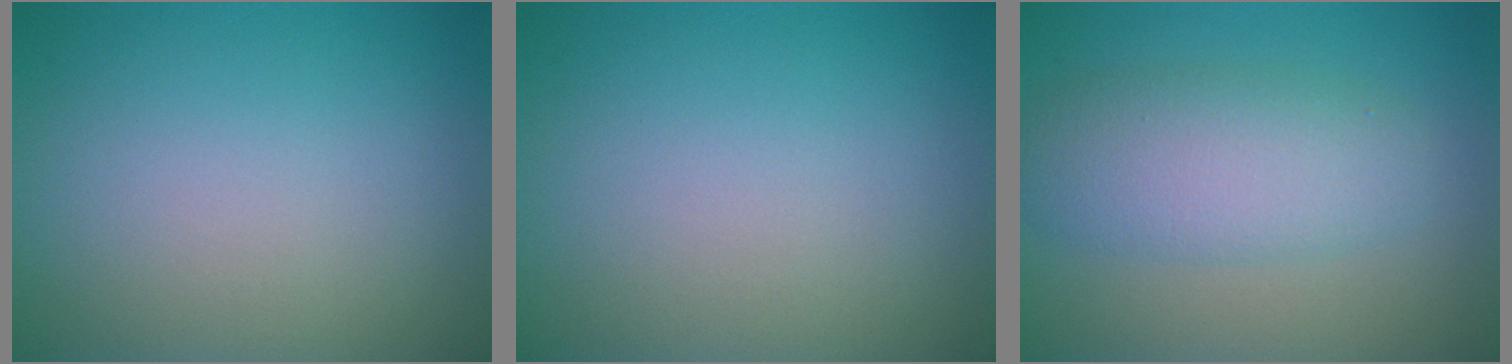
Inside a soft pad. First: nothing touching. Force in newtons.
{"total": 0.0}
{"total": 5.1, "press": 5.1, "slide": 0.0}